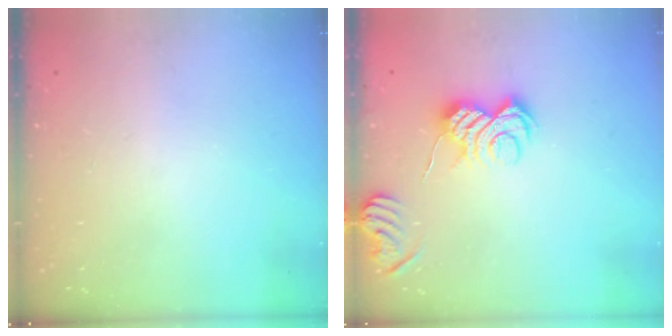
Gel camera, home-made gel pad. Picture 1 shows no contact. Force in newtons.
{"total": 10.3, "press": 10.3, "slide": 0.7}